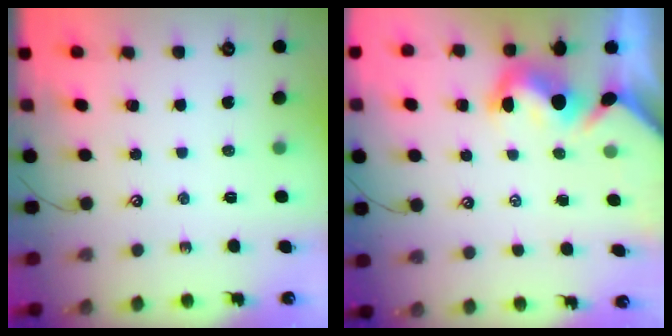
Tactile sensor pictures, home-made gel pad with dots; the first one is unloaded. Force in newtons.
{"total": 3.4, "press": 3.2, "slide": 1.2}